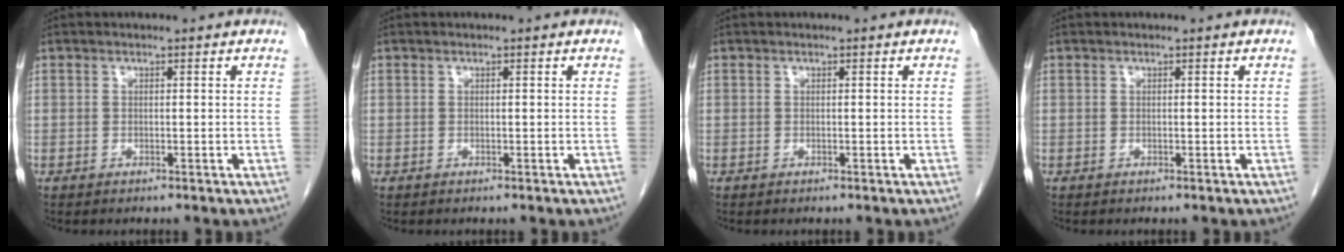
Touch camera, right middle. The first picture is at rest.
{"total": 0.0}
{"total": 0.0}
{"total": 0.0}